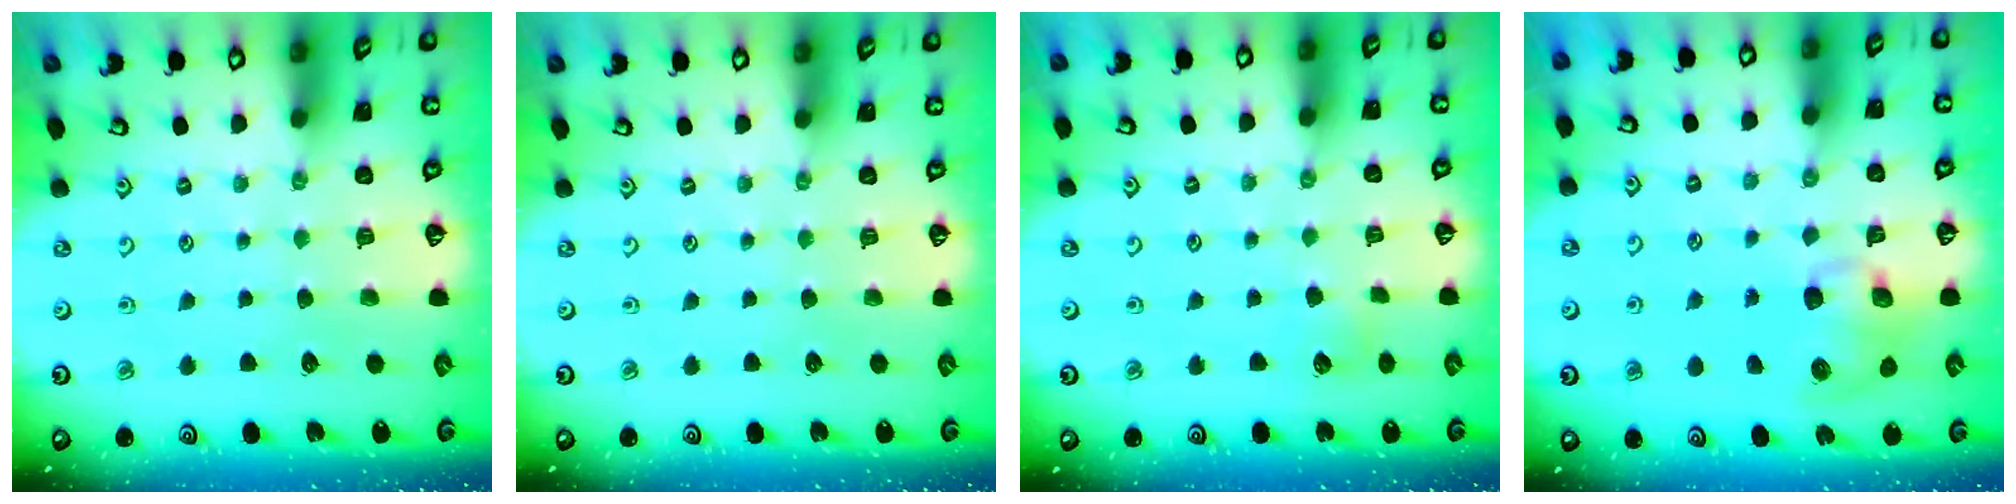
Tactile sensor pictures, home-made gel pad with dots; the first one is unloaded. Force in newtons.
{"total": 0.0}
{"total": 3.9, "press": 3.8, "slide": 0.5}
{"total": 9.4, "press": 9.3, "slide": 1.3}